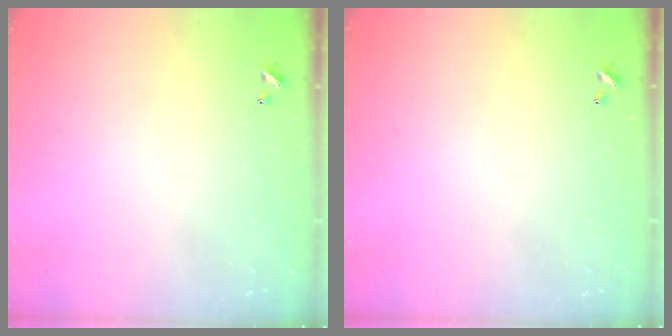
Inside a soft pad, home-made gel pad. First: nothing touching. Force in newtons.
{"total": 0.0}